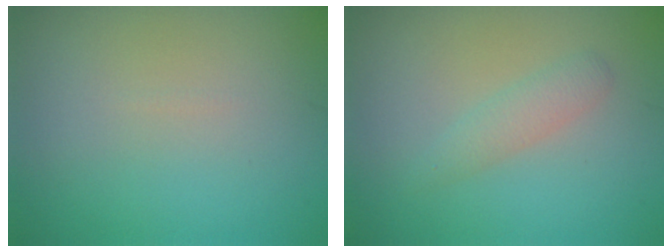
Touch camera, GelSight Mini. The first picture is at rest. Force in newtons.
{"total": 1.7, "press": 1.7, "slide": 0.0}